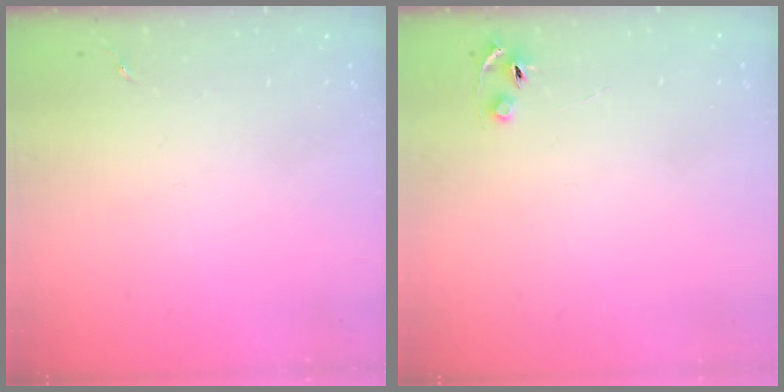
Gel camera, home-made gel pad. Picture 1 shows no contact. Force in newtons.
{"total": 4.0, "press": 3.9, "slide": 0.4}